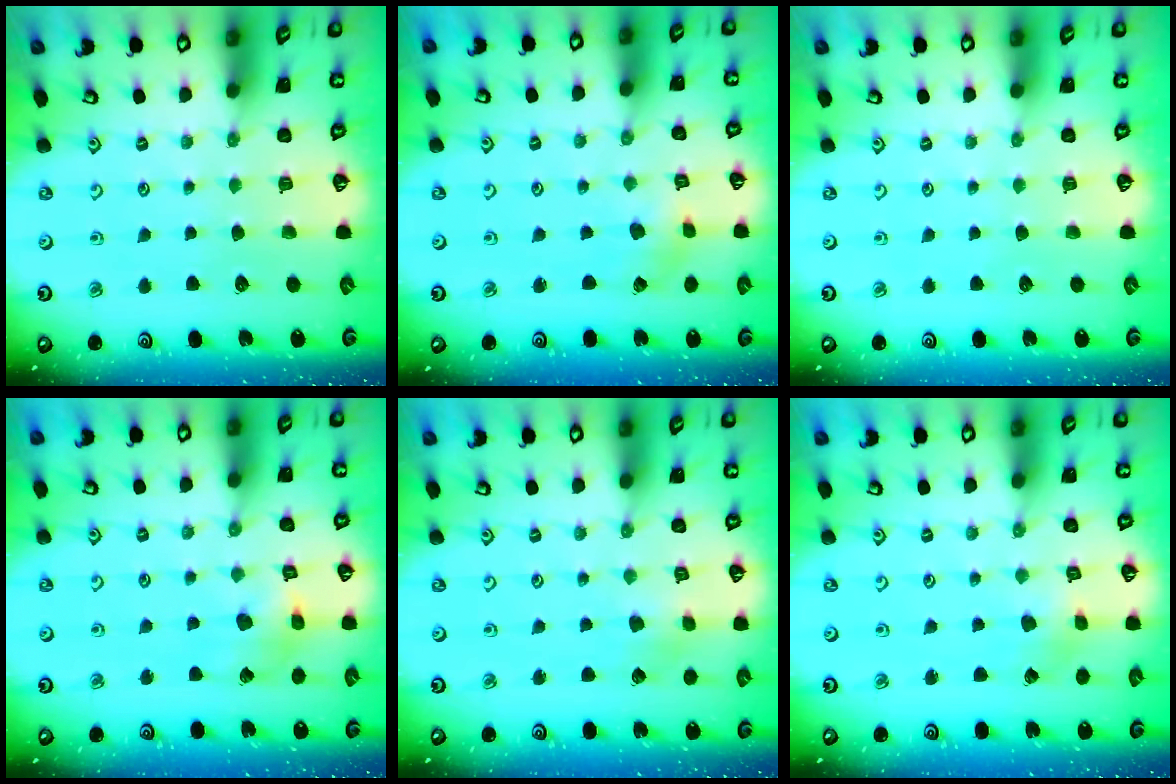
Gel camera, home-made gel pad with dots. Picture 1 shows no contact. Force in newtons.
{"total": 1.1, "press": 1.1, "slide": 0.3}
{"total": 0.0}
{"total": 8.7, "press": 8.6, "slide": 1.1}
{"total": 3.1, "press": 3.0, "slide": 0.5}
{"total": 1.9, "press": 1.9, "slide": 0.3}